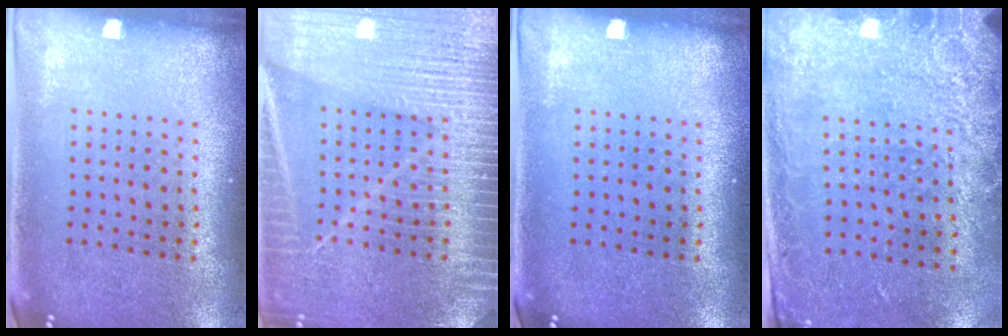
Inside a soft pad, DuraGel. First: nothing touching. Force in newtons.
{"total": 6.8, "press": 6.7, "slide": 1.0}
{"total": 0.0}
{"total": 2.6, "press": 1.9, "slide": 1.8}